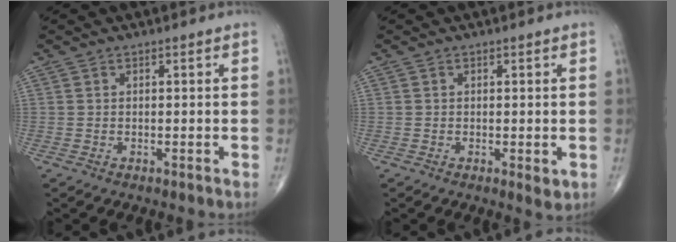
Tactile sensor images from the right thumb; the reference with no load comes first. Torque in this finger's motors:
{"motor_torque": [-0.09, 0.53, 0.06, -0.14, 0.08]}